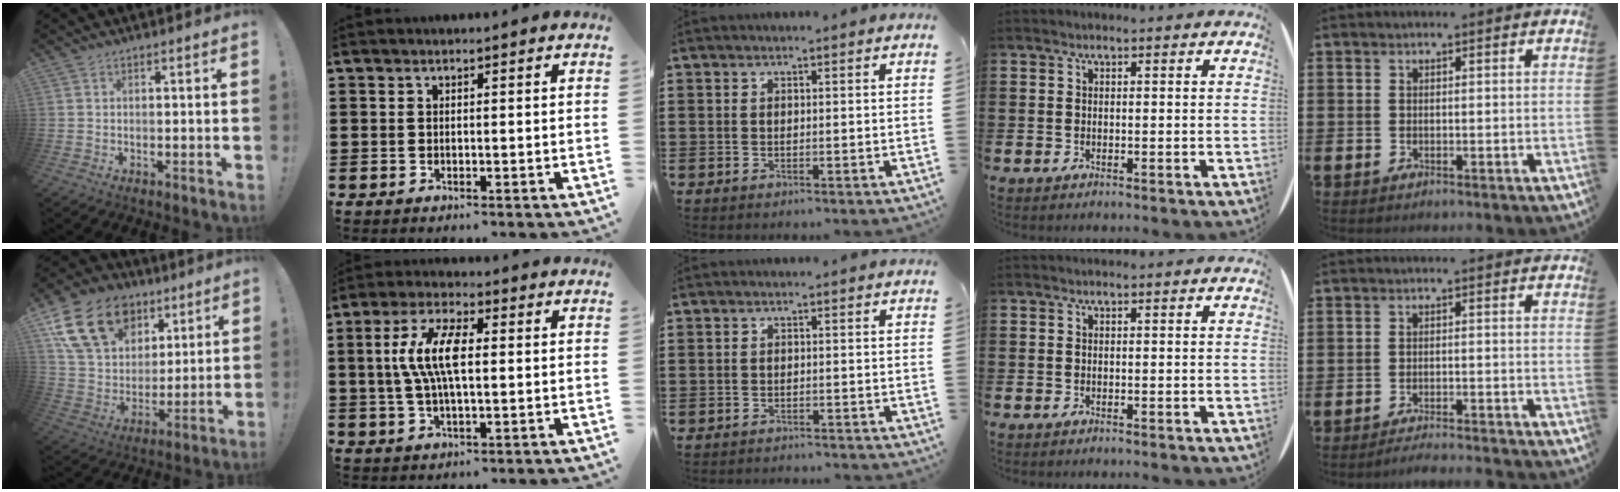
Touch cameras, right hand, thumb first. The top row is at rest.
{"thumb": {"total": 20.9, "force": [10.5, 14.9, 10.2], "torque": [-0.177, -0.038, 0.216]}, "index": {"total": 8.3, "force": [0.6, 2.9, 7.7], "torque": [-0.173, 0.001, 0.001]}, "middle": {"total": 1.6, "force": [-1.6, 0.2, -0.3], "torque": [0.001, 0.005, -0.037]}, "little": {"total": 1.8, "force": [-1.8, -0.2, 0.2], "torque": [-0.005, 0.004, -0.035]}}